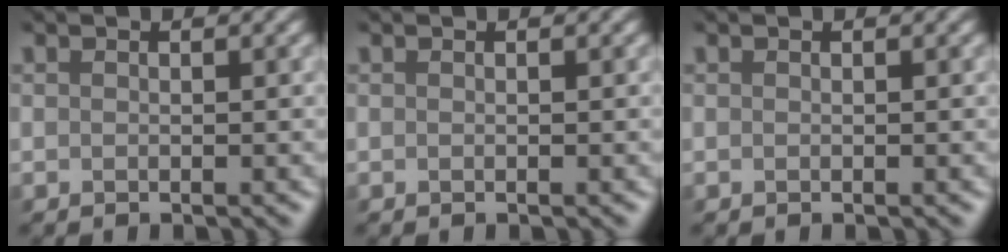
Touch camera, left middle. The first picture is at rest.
{"total": 0.0}
{"total": 0.0}